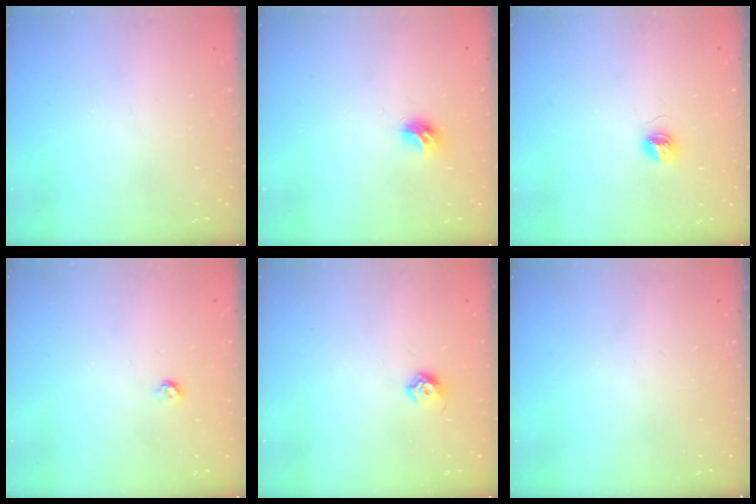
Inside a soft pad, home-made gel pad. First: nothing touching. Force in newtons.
{"total": 7.1, "press": 7.1, "slide": 0.3}
{"total": 4.3, "press": 4.3, "slide": 0.4}
{"total": 4.0, "press": 3.9, "slide": 0.7}
{"total": 6.0, "press": 5.9, "slide": 1.2}
{"total": 0.0}